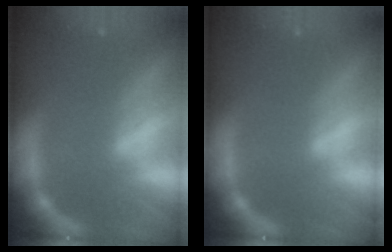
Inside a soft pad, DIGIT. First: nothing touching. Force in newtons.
{"total": 0.0}